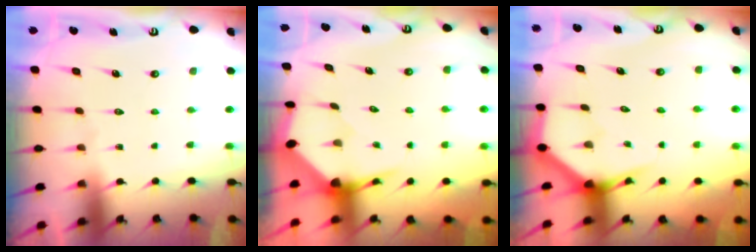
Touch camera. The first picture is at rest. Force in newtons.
{"total": 3.5, "press": 3.5, "slide": 0.4}
{"total": 4.0, "press": 4.0, "slide": 0.2}